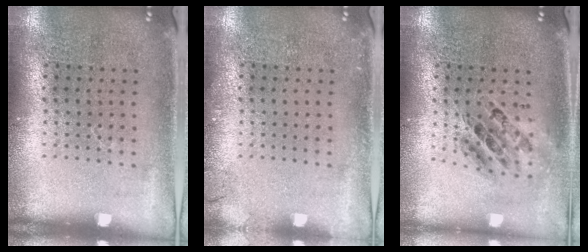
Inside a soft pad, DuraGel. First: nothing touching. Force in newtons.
{"total": 1.0, "press": 1.0, "slide": 0.1}
{"total": 0.7, "press": 0.7, "slide": 0.1}